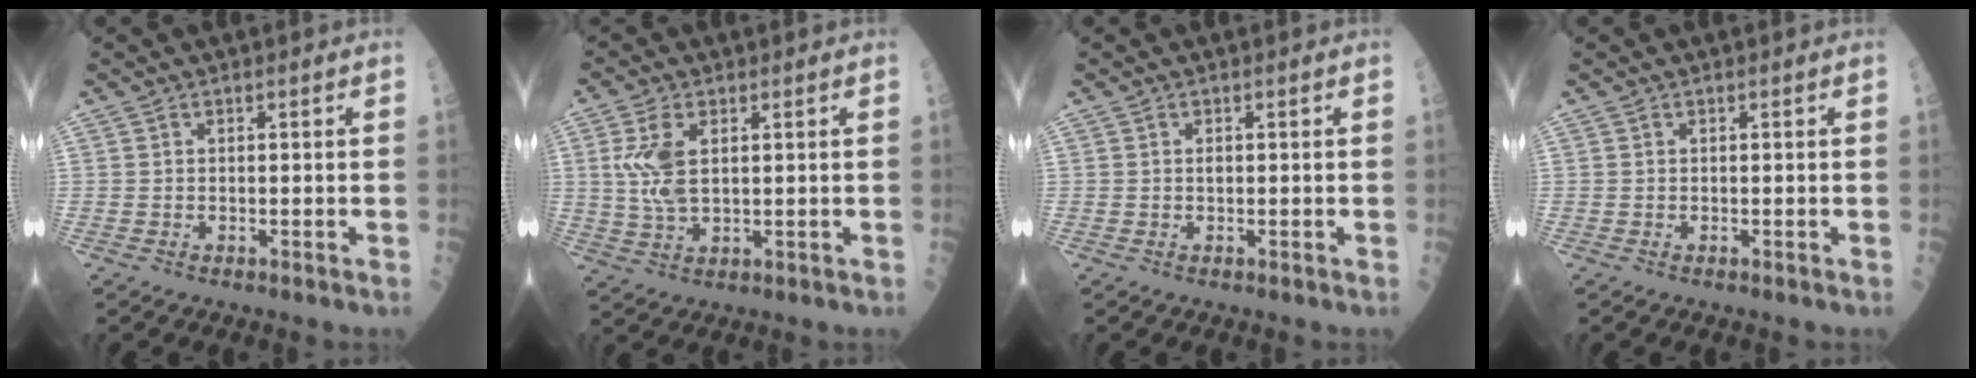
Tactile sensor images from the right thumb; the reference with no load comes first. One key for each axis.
{"total": 7.4, "fx": 1.6, "fy": 3.8, "fz": 6.2, "tx": -0.135, "ty": -0.004, "tz": 0.037}
{"total": 0.6, "fx": 0.0, "fy": 0.4, "fz": 0.4, "tx": -0.006, "ty": 0.001, "tz": 0.000}
{"total": 0.0}